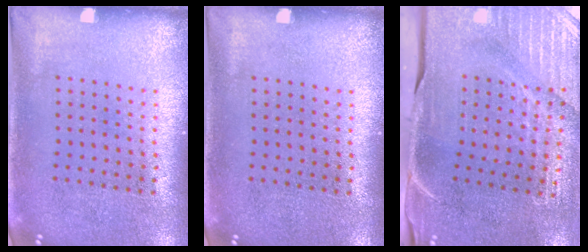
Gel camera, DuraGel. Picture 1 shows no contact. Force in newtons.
{"total": 0.0}
{"total": 4.6, "press": 3.9, "slide": 2.5}